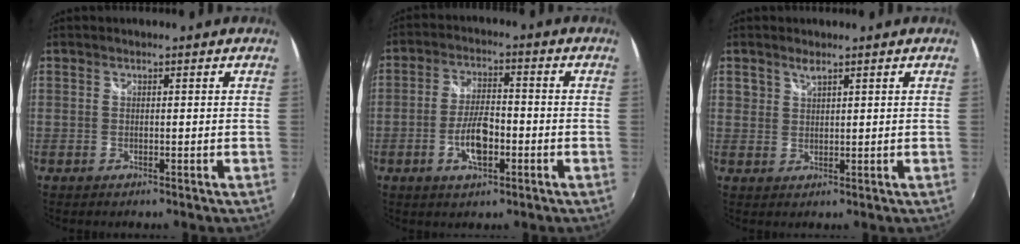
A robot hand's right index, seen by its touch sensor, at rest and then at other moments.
{"total": 7.6, "force": [-2.7, 3.1, 6.4], "torque": [-0.128, 0.002, -0.047]}
{"total": 1.8, "force": [1.5, 0.8, 0.7], "torque": [-0.010, 0.001, 0.027]}